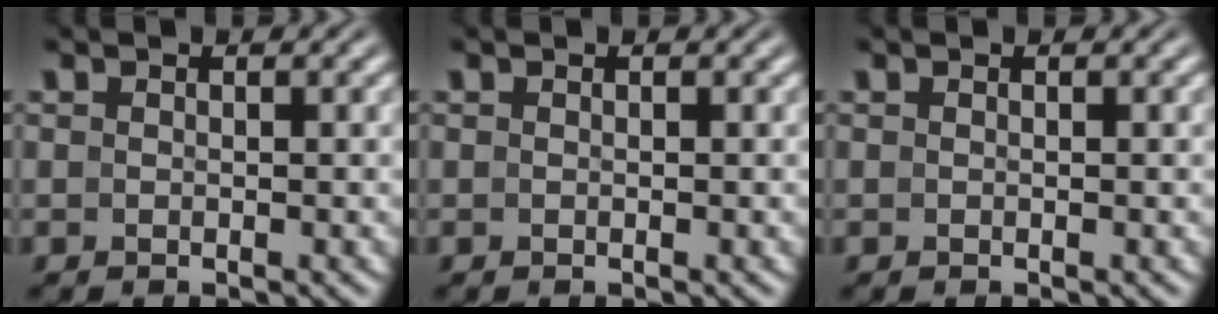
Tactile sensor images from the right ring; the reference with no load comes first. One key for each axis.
{"total": 0.0}
{"total": 0.0}